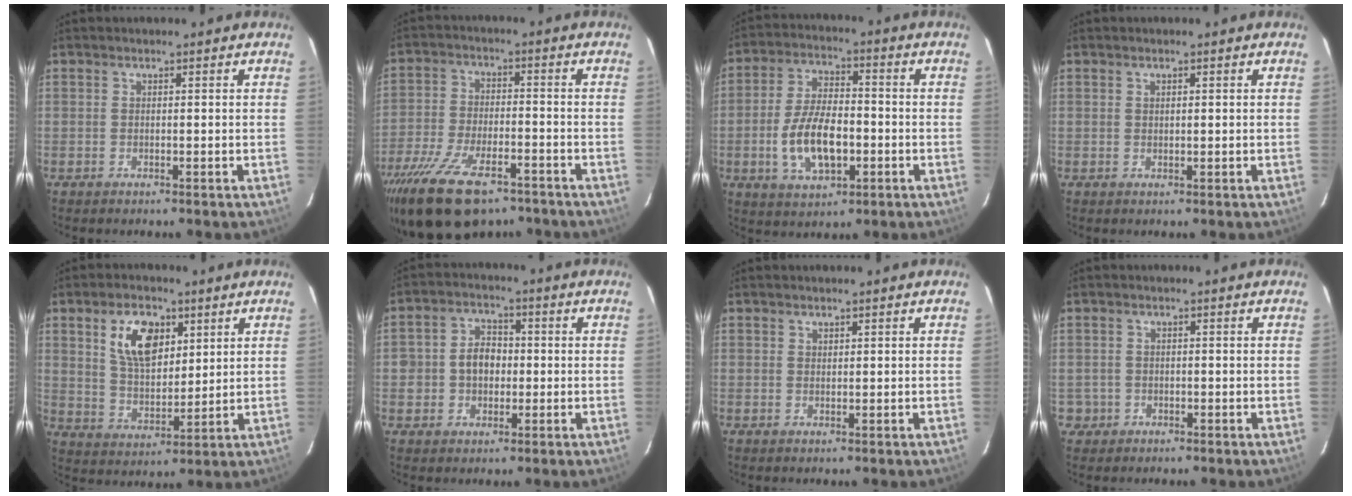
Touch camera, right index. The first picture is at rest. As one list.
[{"total": 18.3, "force": [-12.7, 7.5, 11.0], "torque": [-0.237, -0.042, -0.216]}, {"total": 12.0, "force": [-3.0, 5.9, 10.0], "torque": [-0.202, 0.001, -0.046]}, {"total": 0.8, "force": [0.4, 0.5, 0.6], "torque": [-0.009, 0.003, 0.008]}, {"total": 10.6, "force": [4.6, 6.0, 7.4], "torque": [-0.133, 0.012, 0.092]}, {"total": 6.3, "force": [-0.5, 5.4, 3.3], "torque": [-0.067, 0.019, -0.002]}, {"total": 0.7, "force": [0.5, 0.4, 0.1], "torque": [0.000, 0.002, 0.010]}, {"total": 2.5, "force": [-0.6, 2.5, 0.0], "torque": [0.001, 0.012, -0.006]}]